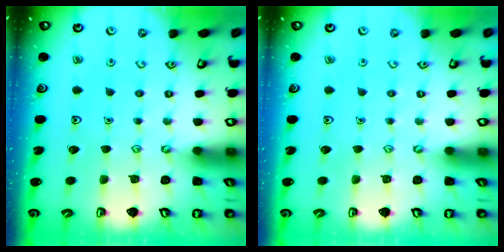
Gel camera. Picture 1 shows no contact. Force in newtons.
{"total": 0.0}